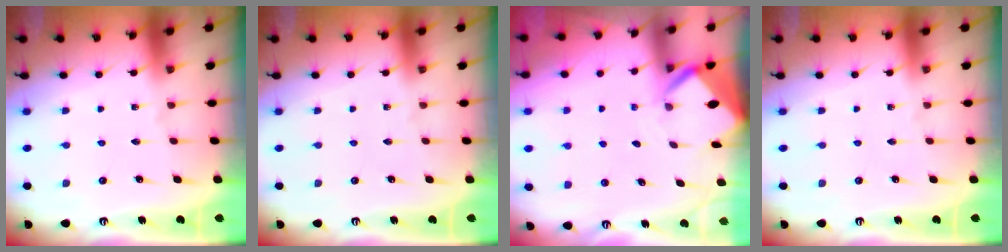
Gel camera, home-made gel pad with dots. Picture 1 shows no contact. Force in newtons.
{"total": 0.0}
{"total": 3.5, "press": 3.5, "slide": 0.2}
{"total": 0.0}